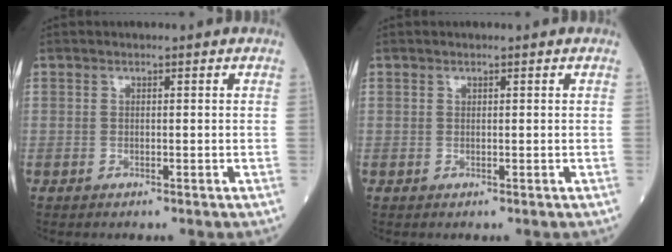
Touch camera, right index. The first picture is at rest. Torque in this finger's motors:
{"motor_torque": [0.01, -0.06, -0.02, -0.01]}